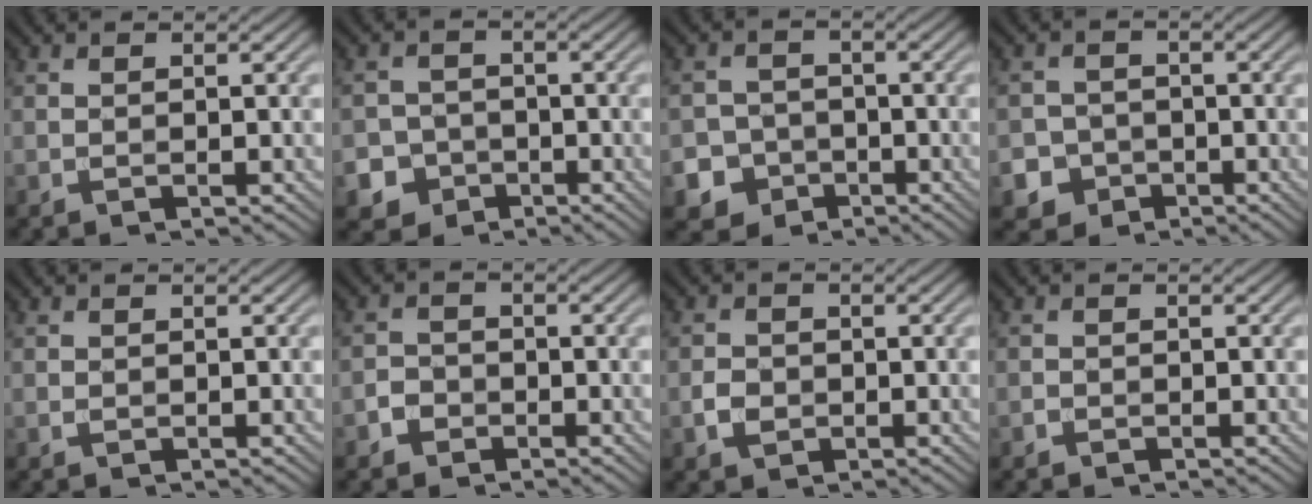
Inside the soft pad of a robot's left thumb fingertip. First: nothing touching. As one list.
[{"total": 5.4, "force": [-2.8, 4.5, 1.0], "torque": [-0.006, -0.007, -0.067]}, {"total": 6.0, "force": [-3.2, 5.0, 1.1], "torque": [-0.012, -0.011, -0.076]}, {"total": 4.8, "force": [-2.4, 4.1, 0.8], "torque": [-0.002, -0.005, -0.059]}, {"total": 0.0}, {"total": 2.2, "force": [-1.3, 1.7, 0.6], "torque": [-0.006, 0.004, -0.030]}, {"total": 2.2, "force": [-0.7, 1.8, 1.1], "torque": [-0.021, -0.004, -0.019]}, {"total": 0.5, "force": [-0.3, 0.4, 0.1], "torque": [0.000, -0.002, -0.007]}]